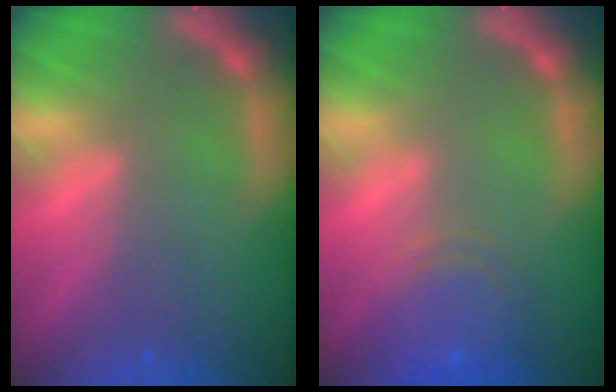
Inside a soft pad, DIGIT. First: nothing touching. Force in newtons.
{"total": 5.5}